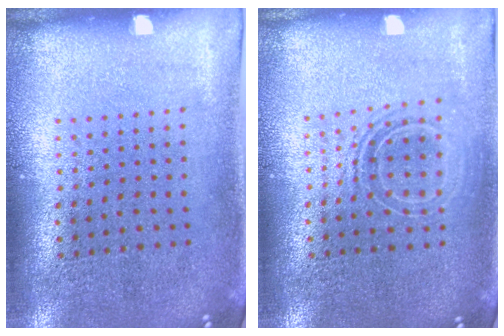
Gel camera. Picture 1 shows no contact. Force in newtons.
{"total": 1.6, "press": 1.2, "slide": 1.0}